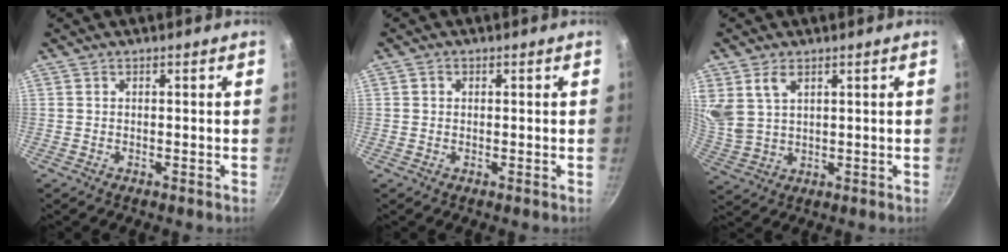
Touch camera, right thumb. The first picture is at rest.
{"total": 1.1, "force": [0.2, 1.0, 0.4], "torque": [-0.004, 0.003, 0.001]}
{"total": 6.4, "force": [3.2, 3.9, 4.0], "torque": [-0.071, -0.018, 0.073]}